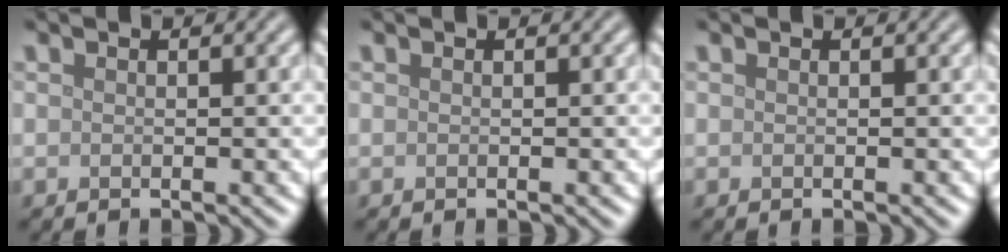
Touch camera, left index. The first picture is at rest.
{"total": 0.0}
{"total": 0.0}